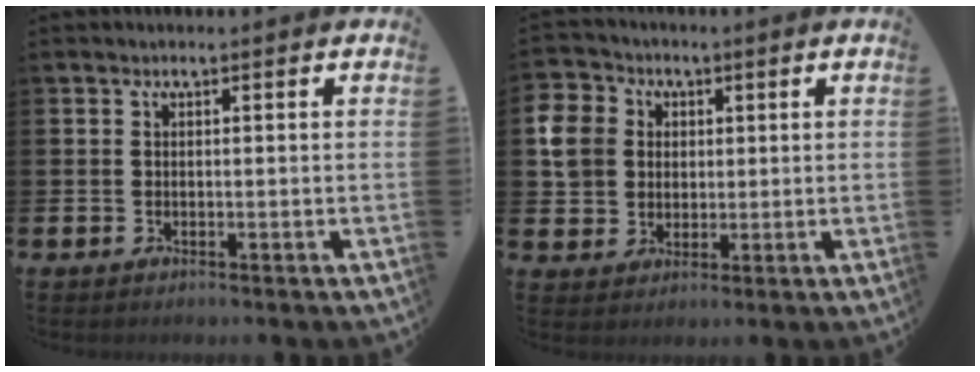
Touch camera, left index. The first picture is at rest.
{"total": 7.3, "force": [2.4, 6.6, 2.0], "torque": [-0.068, 0.016, 0.045]}